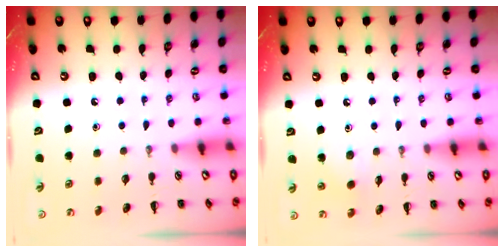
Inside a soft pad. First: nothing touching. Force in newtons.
{"total": 2.6, "press": 2.5, "slide": 0.9}